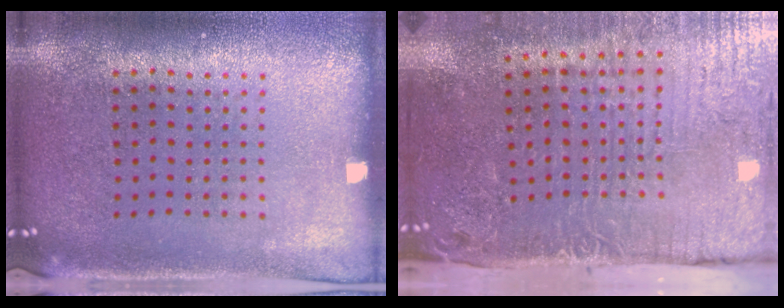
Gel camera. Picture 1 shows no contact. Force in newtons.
{"total": 5.2, "press": 4.3, "slide": 3.0}